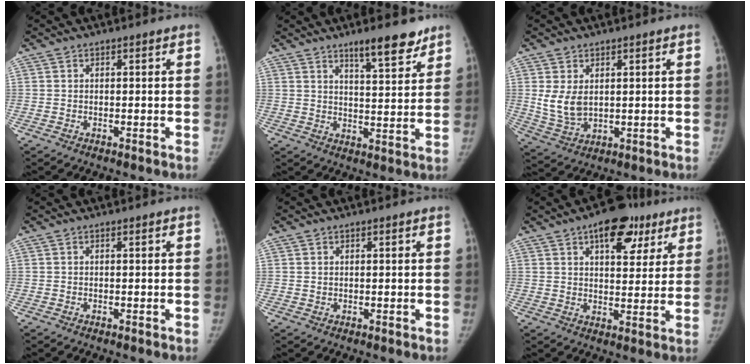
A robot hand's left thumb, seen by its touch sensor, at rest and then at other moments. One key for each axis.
{"total": 8.9, "fx": 6.6, "fy": 2.1, "fz": 5.5, "tx": -0.060, "ty": -0.047, "tz": 0.101}
{"total": 6.5, "fx": 1.4, "fy": 4.4, "fz": 4.5, "tx": -0.078, "ty": -0.014, "tz": 0.043}
{"total": 0.0}
{"total": 0.5, "fx": 0.3, "fy": 0.4, "fz": 0.1, "tx": 0.006, "ty": -0.001, "tz": 0.004}
{"total": 12.6, "fx": 6.9, "fy": 6.6, "fz": 8.1, "tx": -0.068, "ty": -0.018, "tz": 0.095}